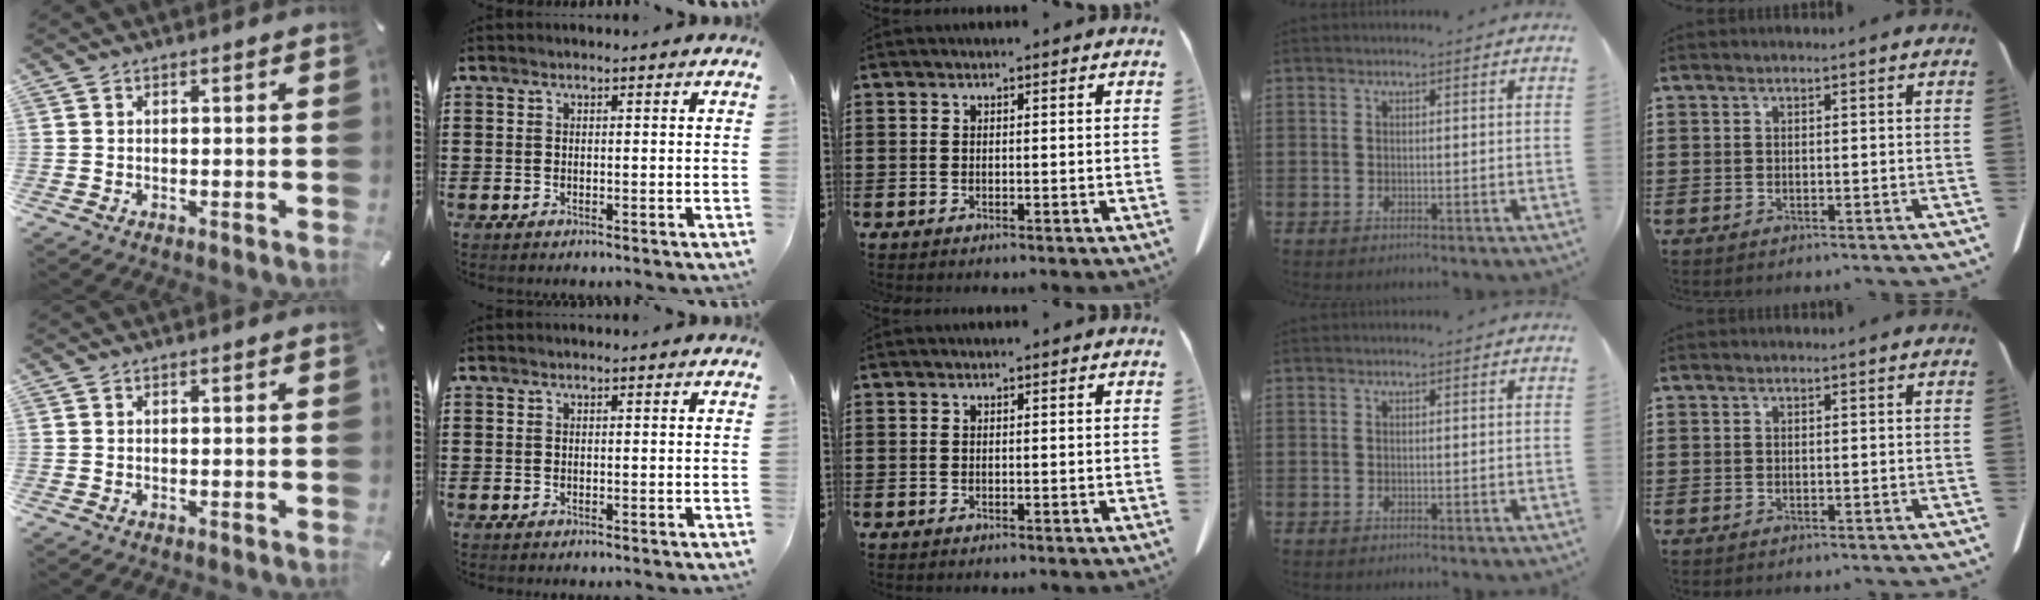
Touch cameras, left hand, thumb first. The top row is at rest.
{}